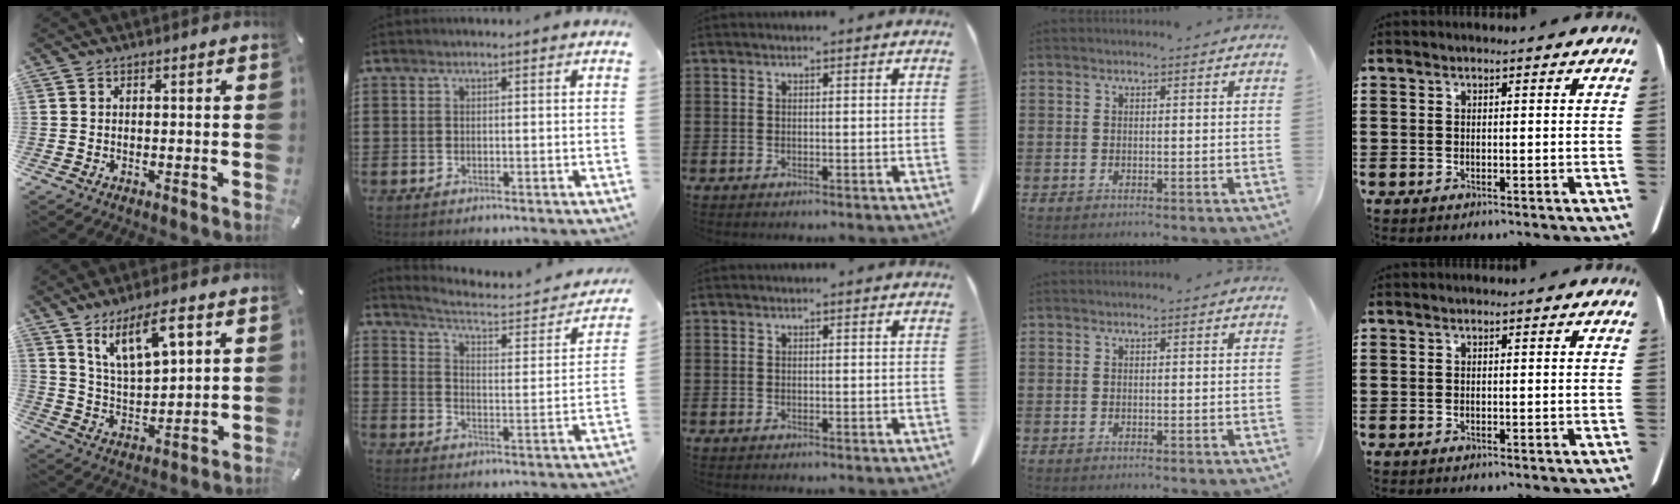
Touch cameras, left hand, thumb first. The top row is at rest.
{"thumb": {"total": 11.0, "force": [7.3, 4.1, 7.2], "torque": [-0.143, -0.020, 0.132]}, "index": {"total": 3.6, "force": [3.2, 0.3, 1.6], "torque": [-0.053, -0.029, 0.043]}}